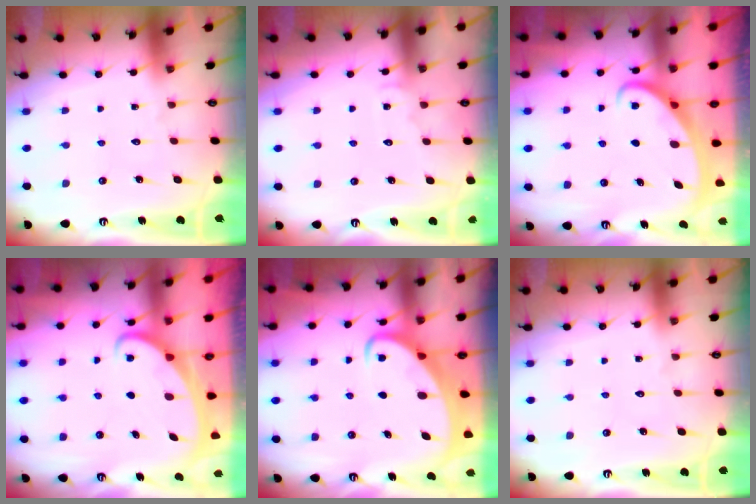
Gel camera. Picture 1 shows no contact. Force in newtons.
{"total": 5.5, "press": 5.5, "slide": 0.3}
{"total": 2.6, "press": 2.5, "slide": 0.3}
{"total": 2.0, "press": 2.0, "slide": 0.3}
{"total": 3.2, "press": 3.1, "slide": 0.3}
{"total": 0.0}